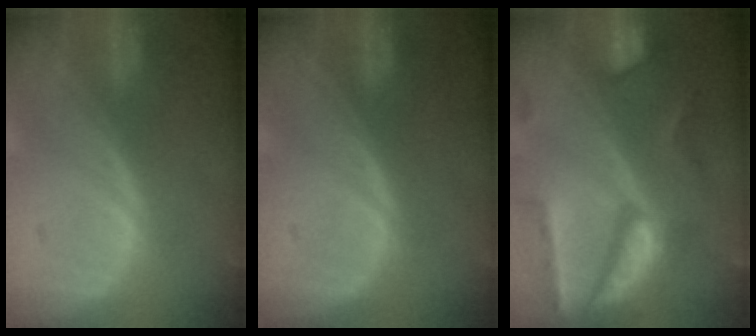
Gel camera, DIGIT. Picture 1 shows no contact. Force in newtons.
{"total": 0.0}
{"total": 9.9, "press": 8.5, "slide": 5.1}